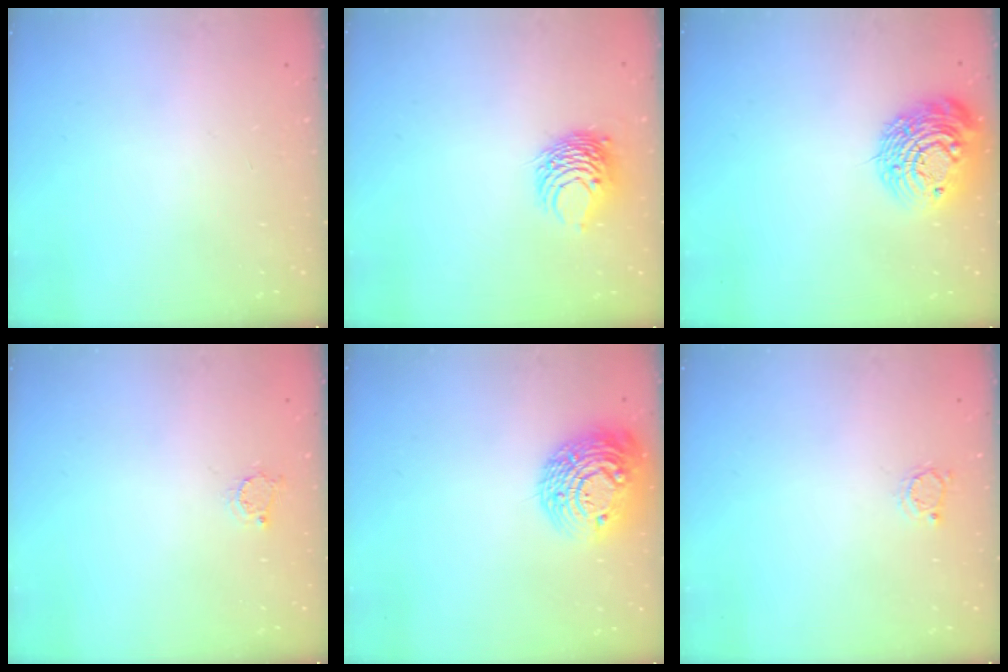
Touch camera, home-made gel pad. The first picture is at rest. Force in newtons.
{"total": 8.2, "press": 8.1, "slide": 1.1}
{"total": 14.6, "press": 14.5, "slide": 1.0}
{"total": 3.1, "press": 3.1, "slide": 0.3}
{"total": 17.2, "press": 17.2, "slide": 1.1}
{"total": 2.6, "press": 2.6, "slide": 0.4}